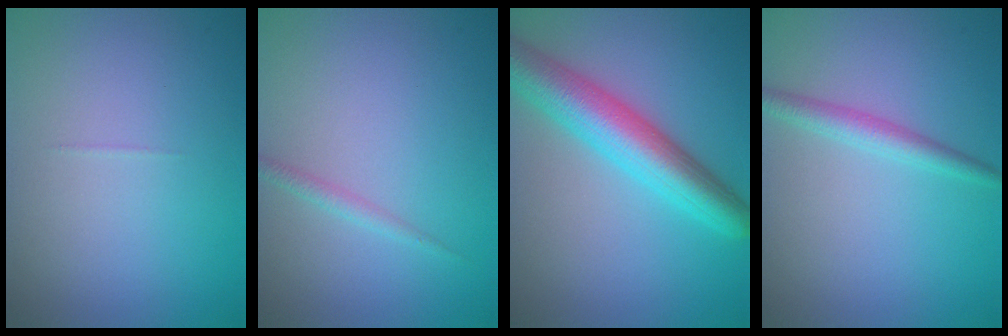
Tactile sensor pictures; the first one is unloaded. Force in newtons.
{"total": 1.0, "press": 1.0, "slide": 0.1}
{"total": 6.9, "press": 6.9, "slide": 0.2}
{"total": 2.1, "press": 2.1, "slide": 0.1}